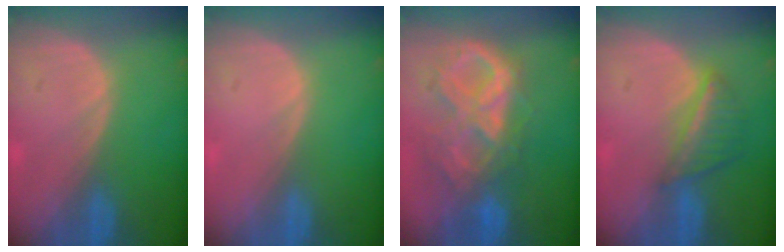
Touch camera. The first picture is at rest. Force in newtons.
{"total": 0.0}
{"total": 10.4, "press": 8.9, "slide": 5.4}
{"total": 5.6, "press": 5.1, "slide": 2.3}